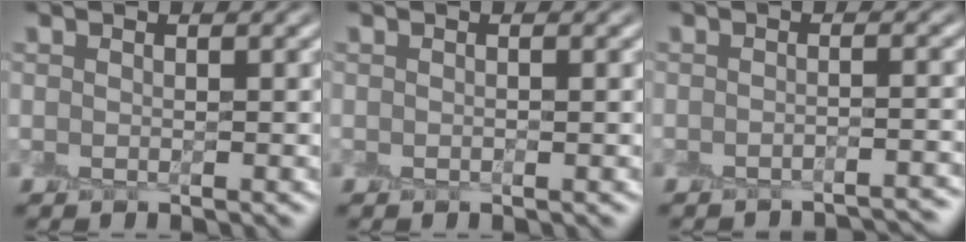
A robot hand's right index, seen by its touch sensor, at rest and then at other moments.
{"total": 0.0}
{"total": 3.1, "force": [-3.1, 0.0, 0.5], "torque": [0.004, 0.002, -0.039]}